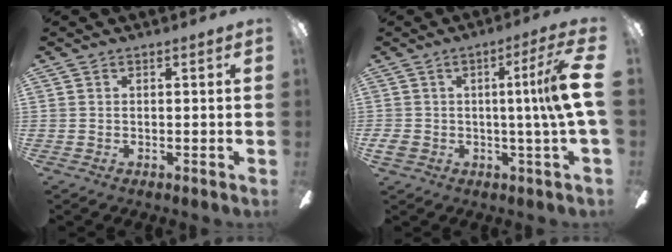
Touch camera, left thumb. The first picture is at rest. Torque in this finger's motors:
{"motor_torque": [-0.77, 1.88, 1.88, 0.88, 0.23]}